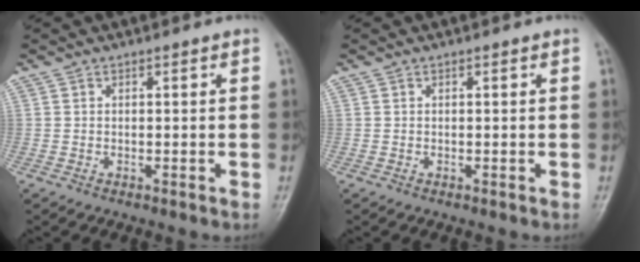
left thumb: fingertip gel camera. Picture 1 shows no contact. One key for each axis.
{"total": 0.0}